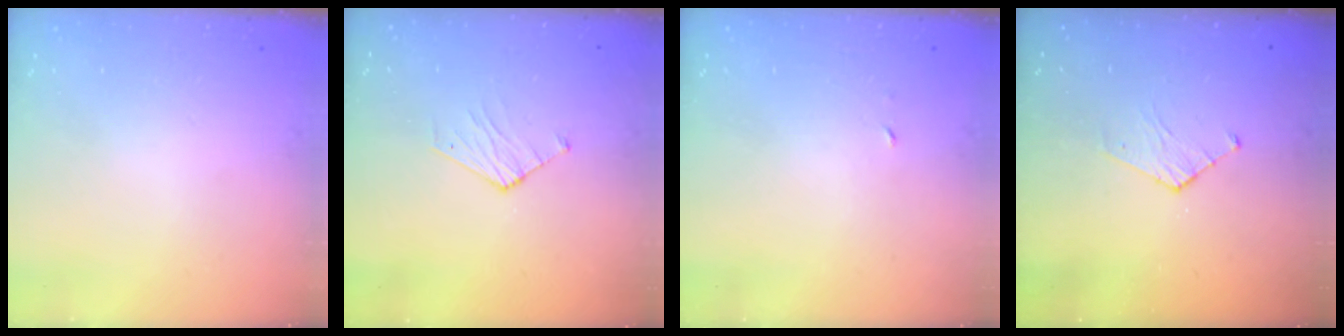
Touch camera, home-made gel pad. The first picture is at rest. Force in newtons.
{"total": 3.9, "press": 3.8, "slide": 0.3}
{"total": 1.8, "press": 1.8, "slide": 0.1}
{"total": 3.3, "press": 3.2, "slide": 0.3}